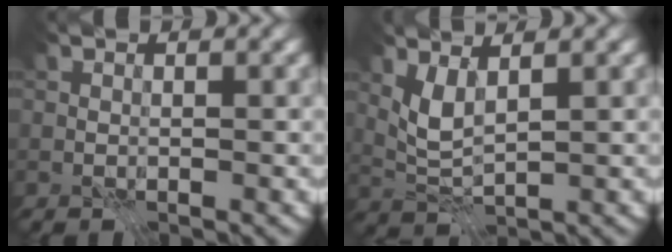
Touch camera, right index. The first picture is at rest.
{"total": 2.9, "force": [1.5, 1.0, 2.3], "torque": [-0.059, -0.008, 0.036]}